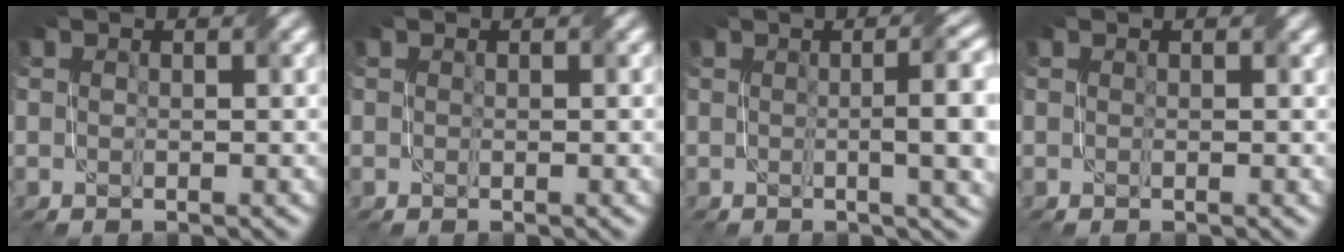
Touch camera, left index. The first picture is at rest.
{"total": 0.8, "force": [0.2, 0.5, 0.6], "torque": [-0.007, 0.001, 0.004]}
{"total": 7.0, "force": [0.3, 2.0, 6.7], "torque": [-0.064, 0.009, 0.006]}
{"total": 0.7, "force": [0.2, 0.4, 0.4], "torque": [-0.006, 0.001, 0.005]}